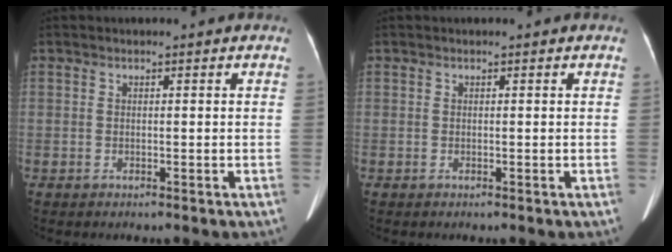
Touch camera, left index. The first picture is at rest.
{"total": 0.0}